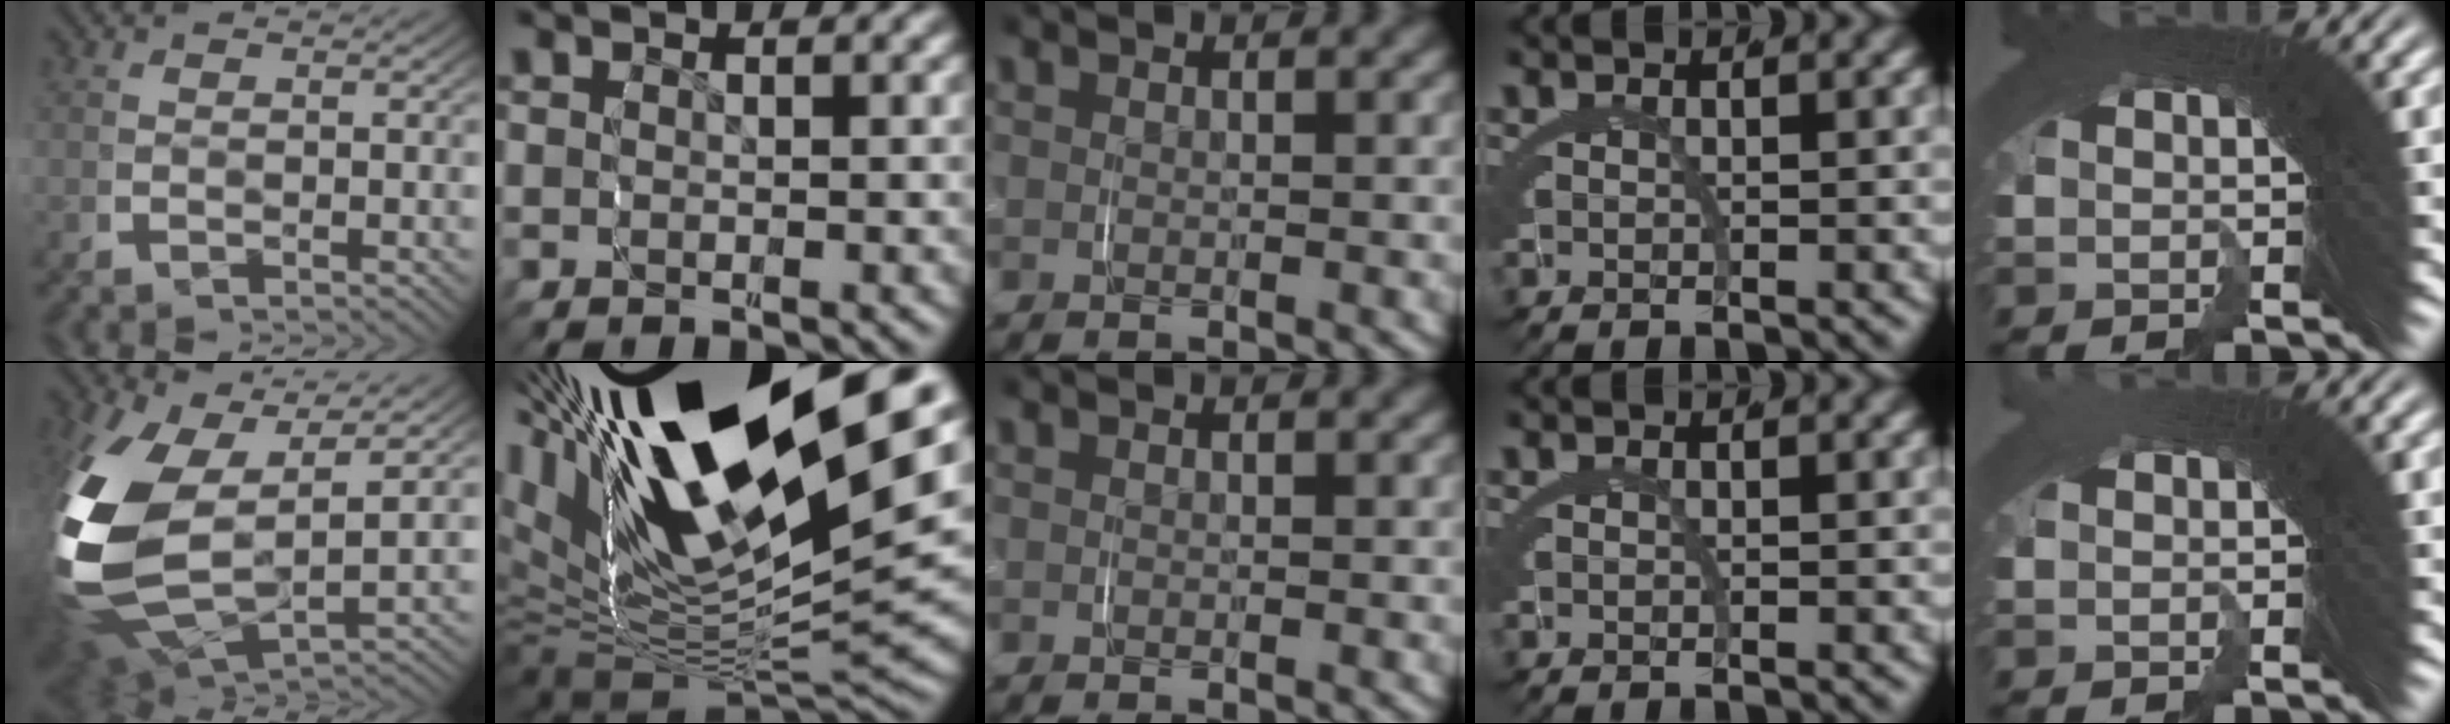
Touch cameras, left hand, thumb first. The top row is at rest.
{"thumb": {"total": 16.2, "force": [-0.8, 10.6, 12.2], "torque": [-0.329, -0.072, 0.028]}, "index": {"total": 22.1, "force": [5.0, 12.5, 17.5], "torque": [-0.305, -0.005, 0.086]}, "little": {"total": 2.5, "force": [-0.5, -1.6, -1.8], "torque": [0.025, -0.007, -0.003]}}